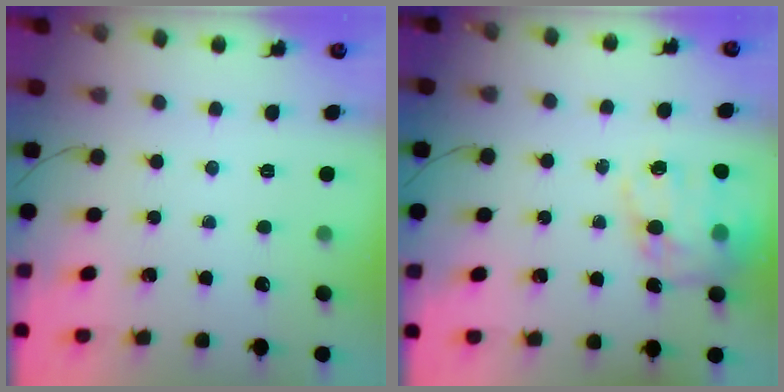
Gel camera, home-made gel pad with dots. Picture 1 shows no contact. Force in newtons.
{"total": 17.0, "press": 16.6, "slide": 3.6}